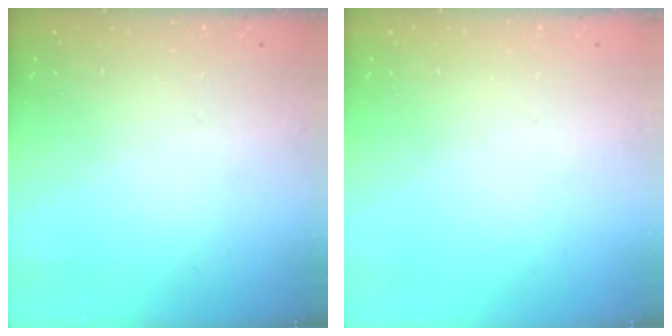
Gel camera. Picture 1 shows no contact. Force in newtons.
{"total": 0.0}